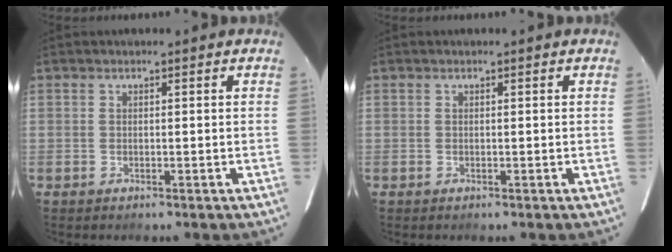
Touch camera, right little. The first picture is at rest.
{"total": 0.0}